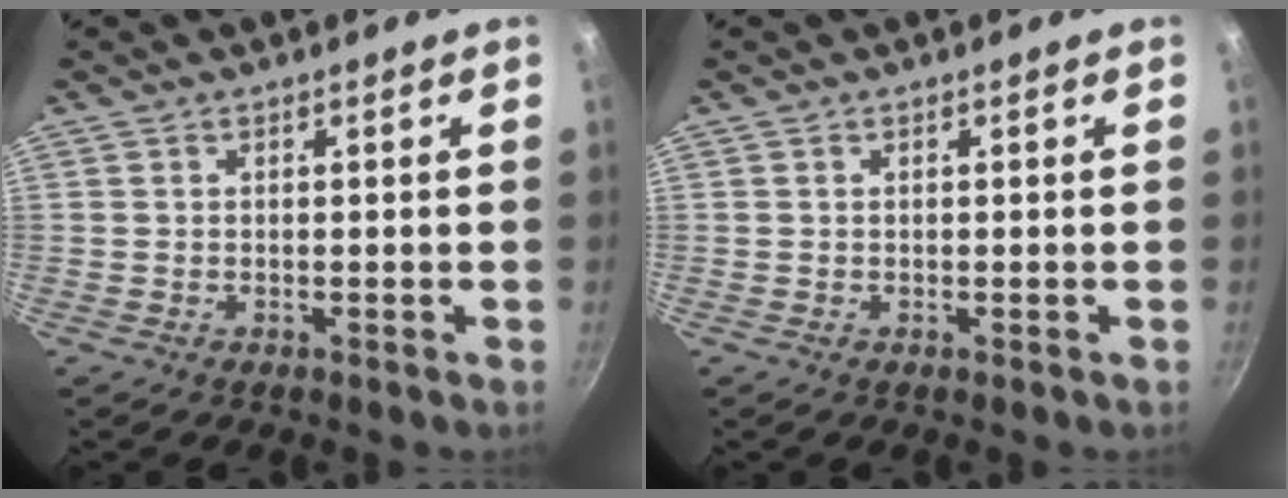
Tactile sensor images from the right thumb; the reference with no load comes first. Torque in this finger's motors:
{"motor_torque": [-0.02, -0.22, -0.34, 0.14, 0.02]}